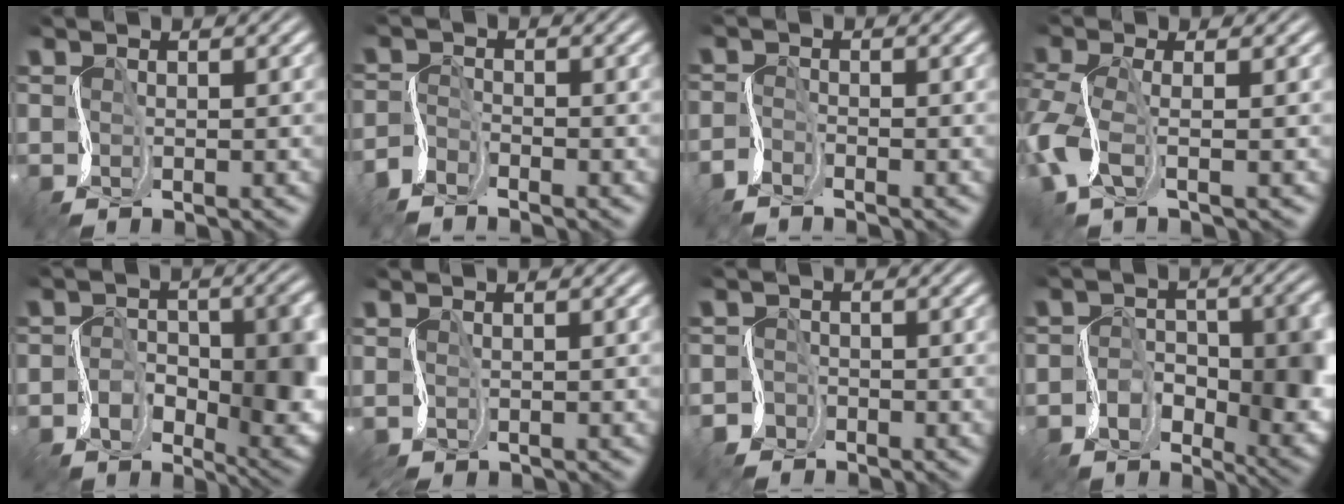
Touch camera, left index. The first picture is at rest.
{"total": 2.3, "force": [-2.1, 0.7, 0.7], "torque": [-0.017, -0.002, -0.052]}
{"total": 1.5, "force": [-1.5, 0.2, 0.4], "torque": [-0.013, -0.003, -0.040]}
{"total": 4.5, "force": [-1.2, 1.7, 4.0], "torque": [-0.107, 0.000, -0.036]}
{"total": 9.9, "force": [-1.9, 5.9, 7.7], "torque": [-0.111, -0.009, -0.028]}
{"total": 0.0}
{"total": 1.4, "force": [-0.9, 0.9, -0.5], "torque": [0.018, 0.004, -0.022]}
{"total": 8.9, "force": [-1.7, 5.6, 6.7], "torque": [-0.095, -0.011, -0.025]}